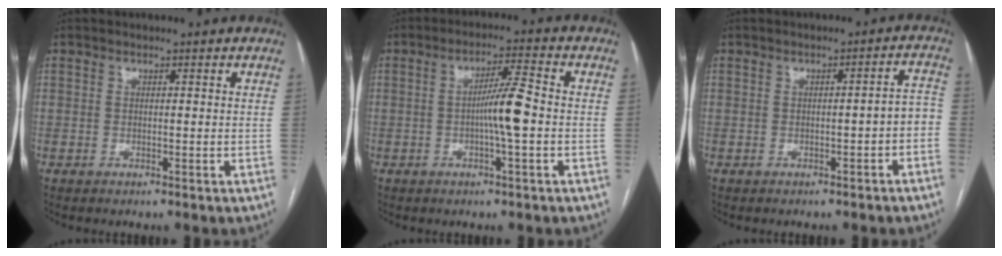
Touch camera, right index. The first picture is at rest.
{"total": 6.1, "force": [-0.9, -0.1, 6.0], "torque": [-0.107, 0.007, -0.017]}
{"total": 3.5, "force": [-1.7, 0.8, 3.0], "torque": [-0.026, 0.019, -0.020]}